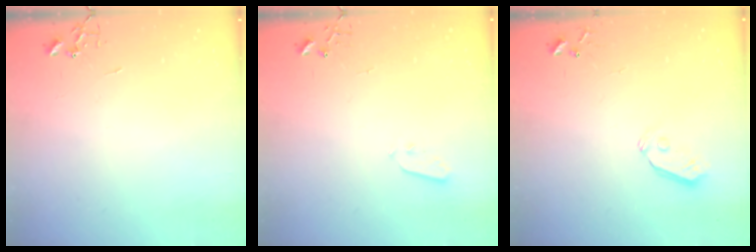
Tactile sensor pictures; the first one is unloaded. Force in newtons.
{"total": 2.5, "press": 2.5, "slide": 0.4}
{"total": 5.8, "press": 5.8, "slide": 0.5}